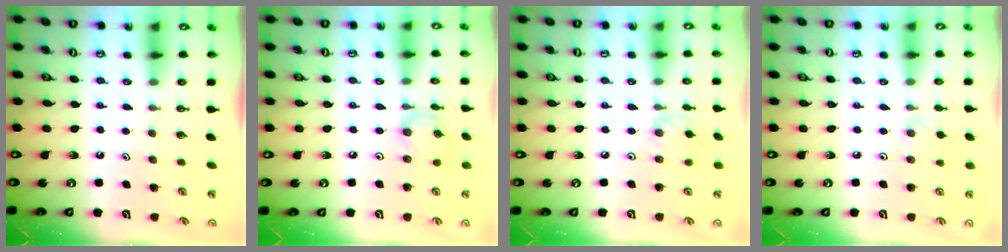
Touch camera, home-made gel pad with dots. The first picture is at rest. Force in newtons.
{"total": 7.8, "press": 7.8, "slide": 0.5}
{"total": 2.5, "press": 2.5, "slide": 0.4}
{"total": 2.7, "press": 2.6, "slide": 0.5}